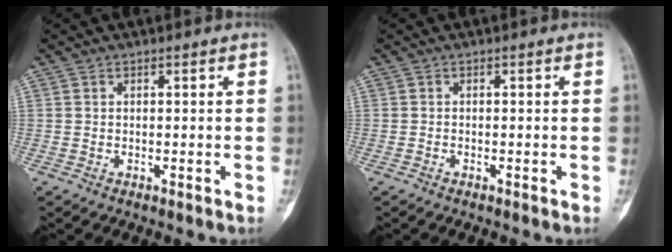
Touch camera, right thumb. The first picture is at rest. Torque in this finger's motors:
{"motor_torque": [2.03, 1.03, -0.11, -0.10, -0.01]}